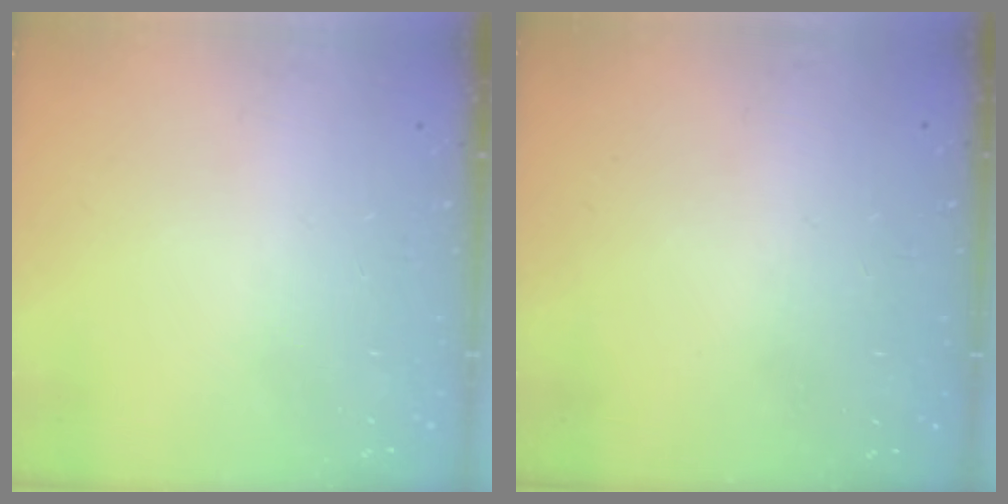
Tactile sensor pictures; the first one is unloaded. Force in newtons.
{"total": 4.2, "press": 4.2, "slide": 0.2}